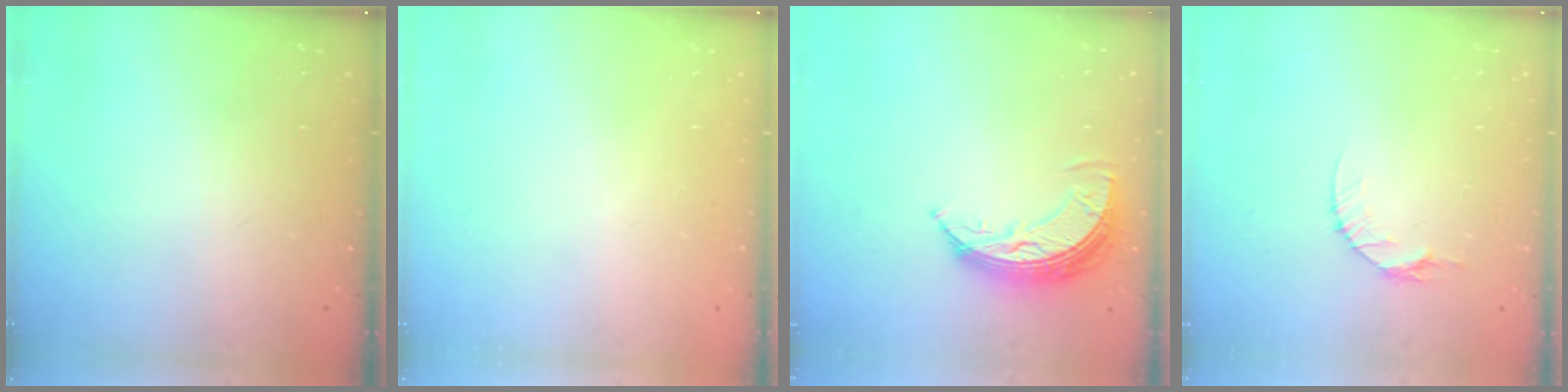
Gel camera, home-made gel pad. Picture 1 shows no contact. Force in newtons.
{"total": 0.0}
{"total": 8.9, "press": 8.9, "slide": 0.5}
{"total": 5.3, "press": 5.2, "slide": 0.5}